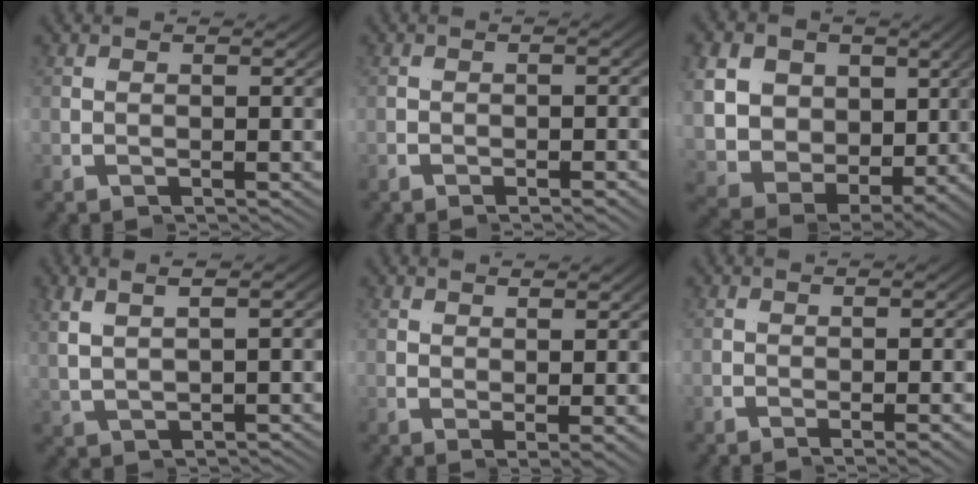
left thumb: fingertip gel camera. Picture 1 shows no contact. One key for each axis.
{"total": 1.4, "fx": -1.1, "fy": -0.6, "fz": 0.6, "tx": -0.026, "ty": 0.002, "tz": -0.023}
{"total": 13.4, "fx": 3.6, "fy": 11.0, "fz": 6.9, "tx": -0.152, "ty": -0.006, "tz": 0.039}
{"total": 2.0, "fx": 0.7, "fy": -1.8, "fz": 0.4, "tx": 0.001, "ty": 0.023, "tz": 0.014}
{"total": 2.8, "fx": 1.1, "fy": -2.5, "fz": 0.6, "tx": 0.006, "ty": 0.025, "tz": 0.009}
{"total": 3.2, "fx": -0.5, "fy": -2.3, "fz": 2.1, "tx": -0.033, "ty": 0.019, "tz": -0.015}